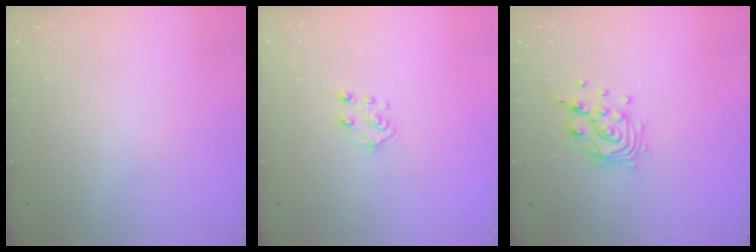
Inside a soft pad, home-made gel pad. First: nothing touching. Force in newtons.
{"total": 6.9, "press": 6.9, "slide": 0.6}
{"total": 10.6, "press": 10.5, "slide": 1.0}